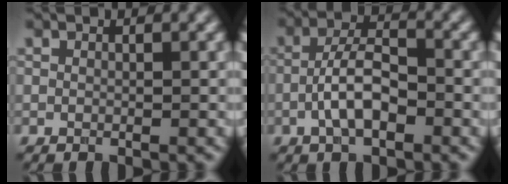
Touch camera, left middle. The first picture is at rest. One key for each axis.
{"total": 4.6, "fx": -1.5, "fy": 1.9, "fz": 3.9, "tx": -0.072, "ty": 0.009, "tz": -0.036}